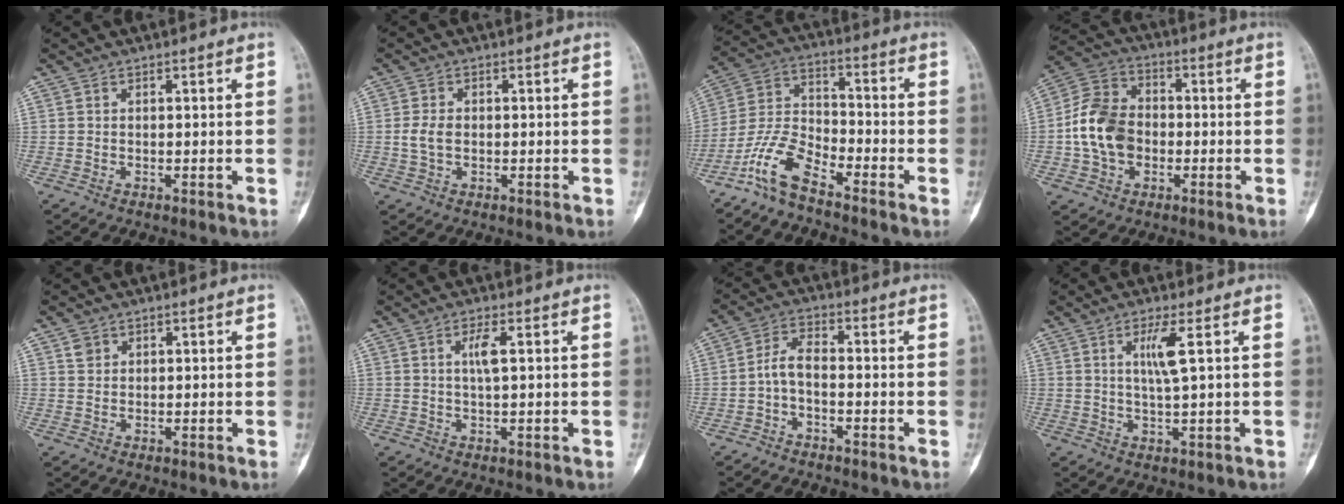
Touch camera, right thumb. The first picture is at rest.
{"total": 3.4, "force": [-0.1, 2.3, 2.6], "torque": [-0.055, 0.007, -0.002]}
{"total": 9.2, "force": [-6.9, 3.0, 5.3], "torque": [-0.118, 0.053, -0.150]}
{"total": 12.1, "force": [-1.7, 9.1, 7.8], "torque": [-0.133, 0.030, -0.040]}
{"total": 1.8, "force": [1.0, 1.4, 0.5], "torque": [0.001, -0.002, 0.016]}
{"total": 3.1, "force": [0.8, 0.6, 2.9], "torque": [-0.057, -0.001, 0.016]}
{"total": 4.4, "force": [-1.6, 2.0, 3.6], "torque": [-0.070, 0.028, -0.040]}
{"total": 4.8, "force": [1.5, 0.0, 4.5], "torque": [-0.094, -0.013, 0.030]}